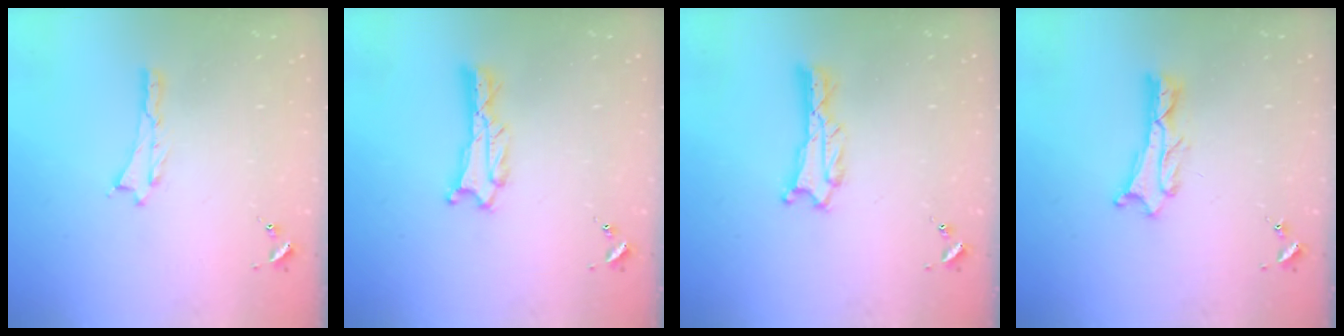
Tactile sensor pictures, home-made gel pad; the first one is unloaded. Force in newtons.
{"total": 0.7, "press": 0.7, "slide": 0.1}
{"total": 0.9, "press": 0.9, "slide": 0.1}
{"total": 1.2, "press": 1.2, "slide": 0.2}